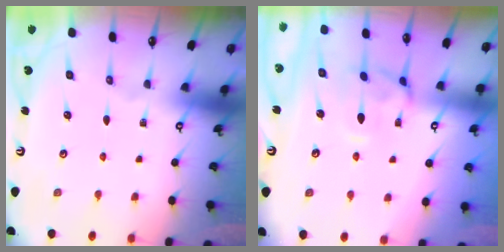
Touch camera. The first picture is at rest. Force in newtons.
{"total": 1.3, "press": 0.8, "slide": 1.1}